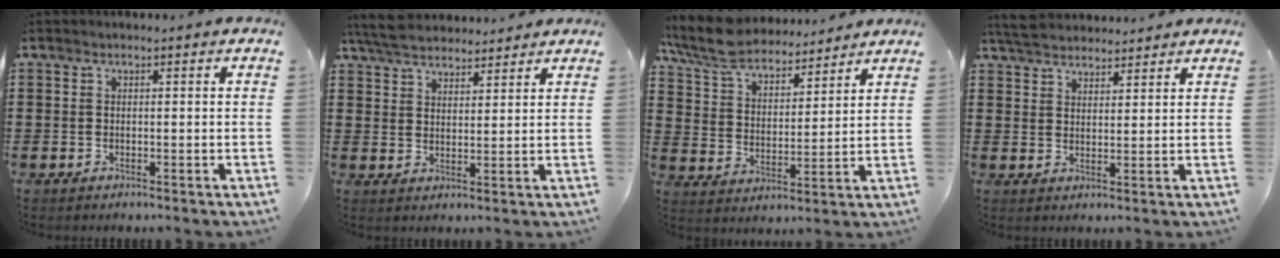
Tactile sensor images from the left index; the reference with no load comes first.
{"total": 5.3, "force": [4.9, 1.4, 1.4], "torque": [-0.044, -0.007, 0.093]}
{"total": 8.6, "force": [7.7, 2.3, 3.1], "torque": [-0.093, -0.035, 0.139]}
{"total": 4.2, "force": [4.0, 1.1, 0.7], "torque": [-0.030, -0.004, 0.075]}